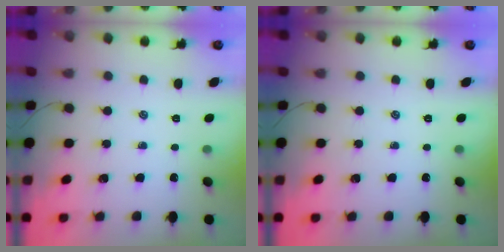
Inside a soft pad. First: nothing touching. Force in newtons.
{"total": 0.0}